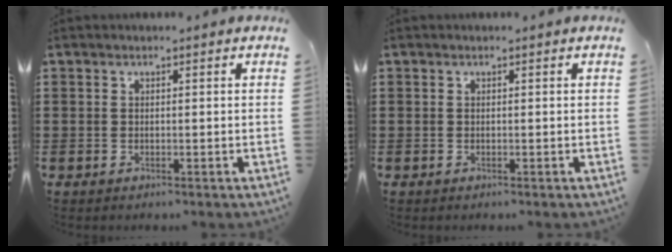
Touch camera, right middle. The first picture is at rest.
{"total": 0.0}